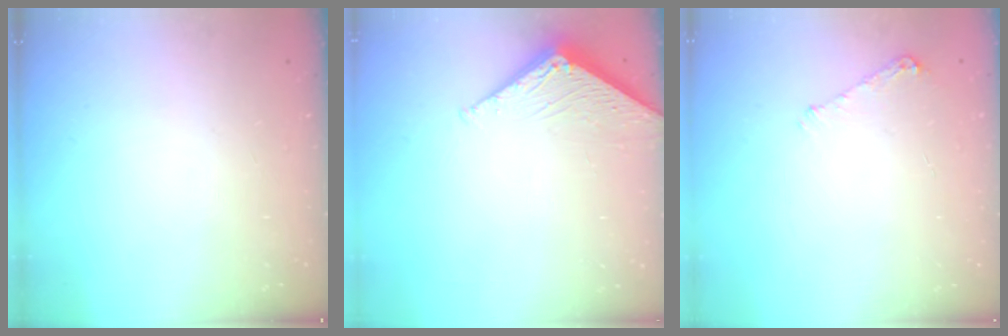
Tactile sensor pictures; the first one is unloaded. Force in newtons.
{"total": 4.0, "press": 4.0, "slide": 0.5}
{"total": 5.3, "press": 5.2, "slide": 0.6}